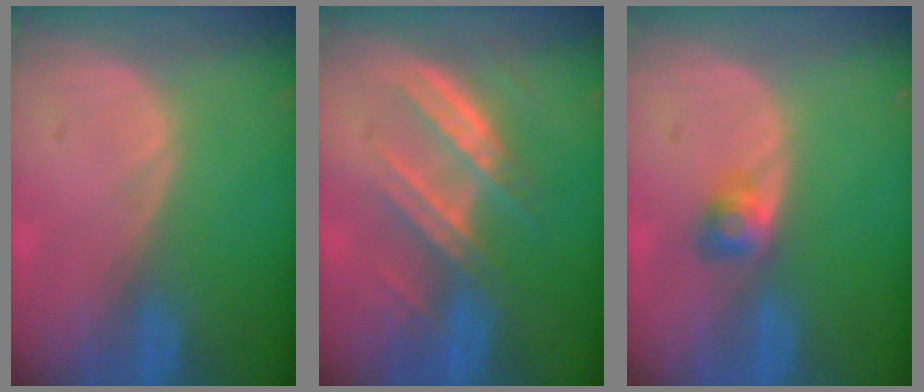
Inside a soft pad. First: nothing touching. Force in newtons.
{"total": 6.9, "press": 6.8, "slide": 1.0}
{"total": 2.6, "press": 2.4, "slide": 1.0}